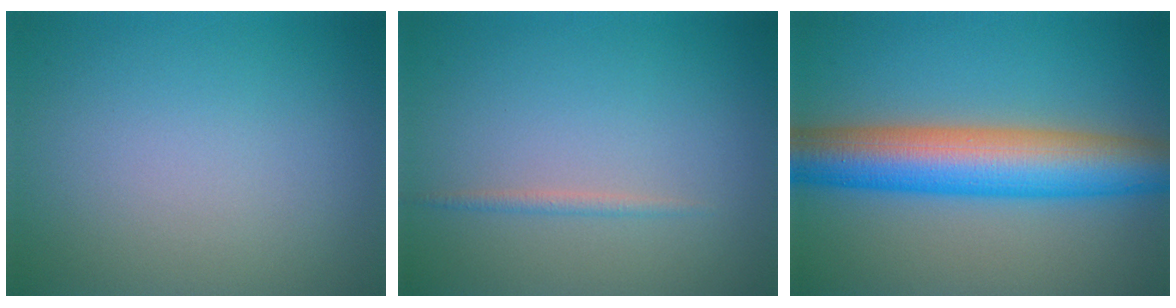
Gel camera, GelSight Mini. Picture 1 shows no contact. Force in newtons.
{"total": 0.8, "press": 0.8, "slide": 0.0}
{"total": 9.8, "press": 9.8, "slide": 0.1}